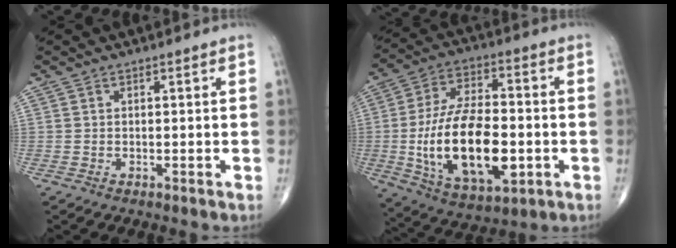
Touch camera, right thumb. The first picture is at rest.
{"total": 21.9, "force": [-3.6, 10.9, 18.6], "torque": [-0.329, 0.009, -0.050]}